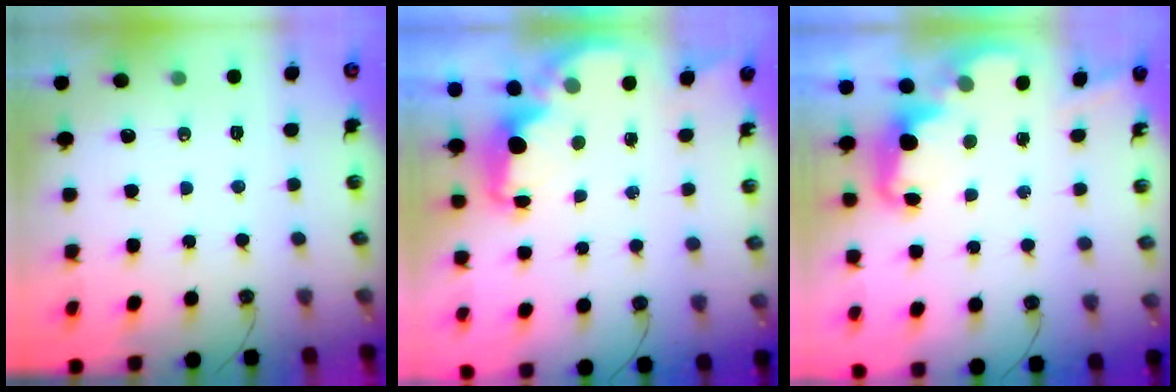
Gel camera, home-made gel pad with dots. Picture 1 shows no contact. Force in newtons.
{"total": 2.2, "press": 2.1, "slide": 0.7}
{"total": 2.4, "press": 2.3, "slide": 0.7}